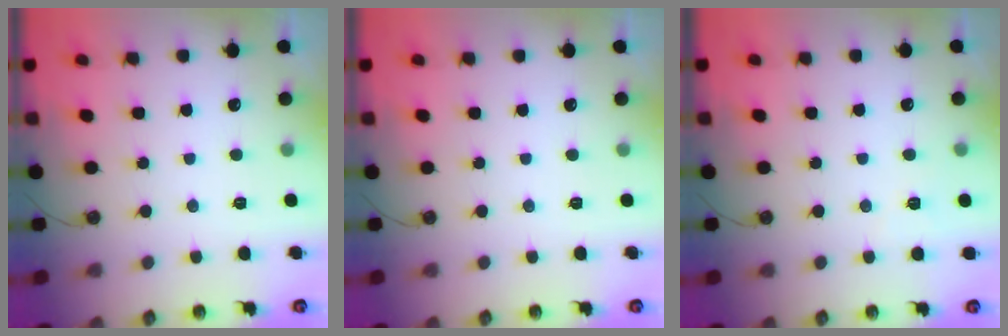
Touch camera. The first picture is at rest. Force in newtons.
{"total": 0.0}
{"total": 2.9, "press": 2.1, "slide": 2.0}